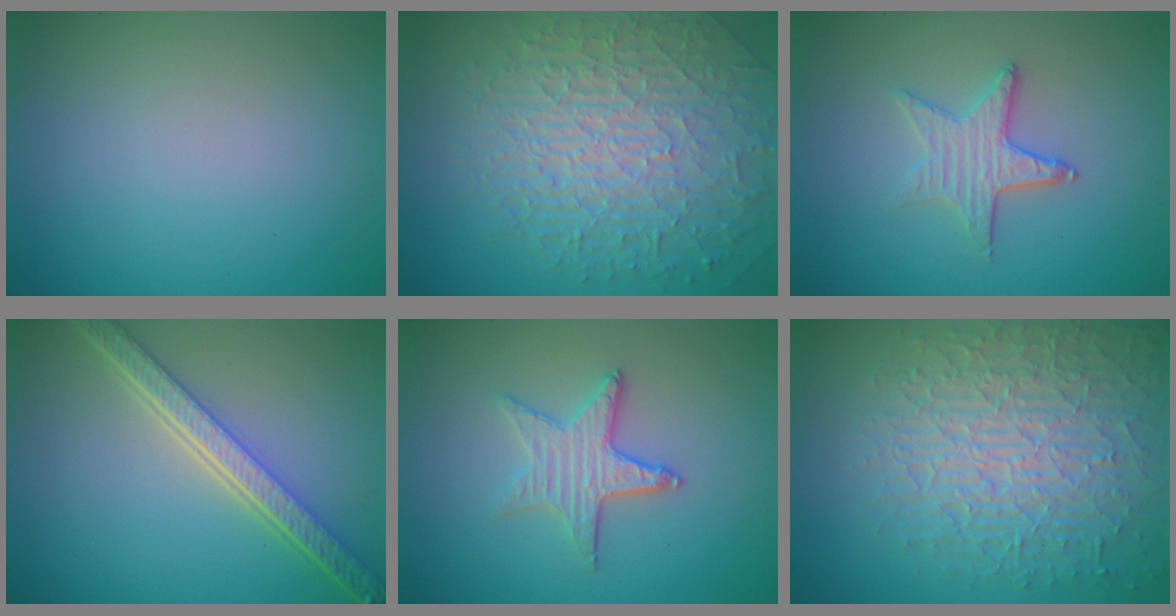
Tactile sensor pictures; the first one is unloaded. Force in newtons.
{"total": 9.8, "press": 6.4, "slide": 7.4}
{"total": 2.8, "press": 2.5, "slide": 1.3}
{"total": 6.0, "press": 4.6, "slide": 3.8}
{"total": 3.2, "press": 2.8, "slide": 1.5}
{"total": 9.1, "press": 6.3, "slide": 6.6}